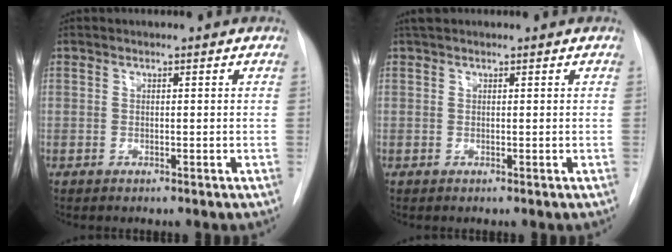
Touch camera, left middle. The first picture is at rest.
{"total": 1.5, "force": [1.2, 0.6, 0.7], "torque": [-0.016, 0.019, 0.023]}